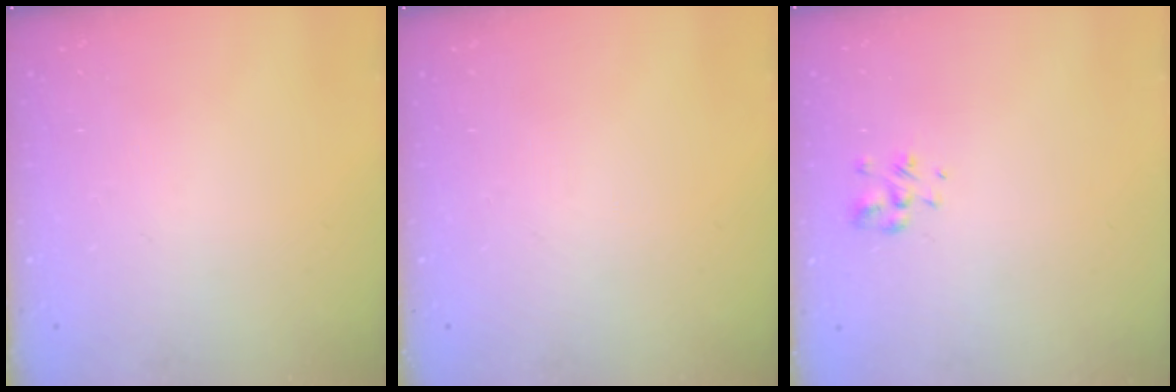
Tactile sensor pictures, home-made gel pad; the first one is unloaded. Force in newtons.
{"total": 0.0}
{"total": 2.2, "press": 2.1, "slide": 0.8}